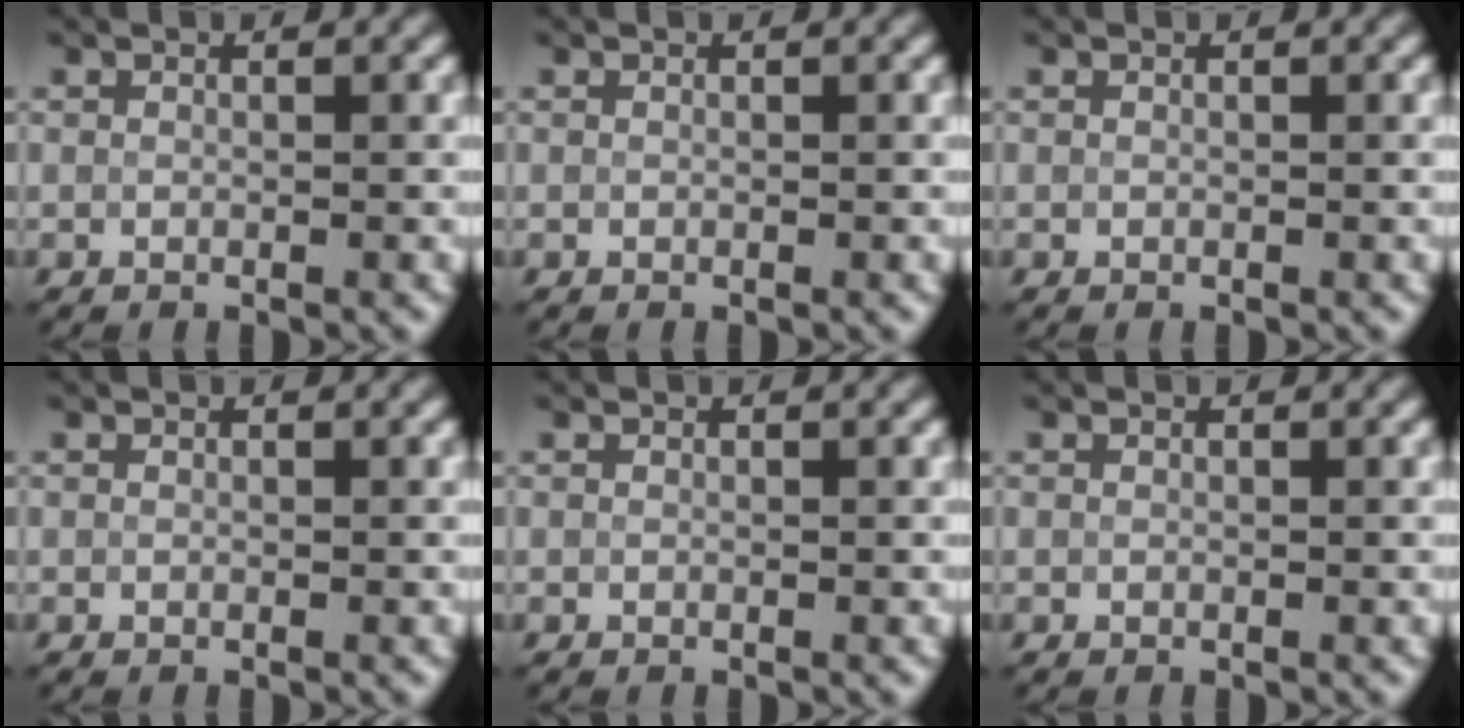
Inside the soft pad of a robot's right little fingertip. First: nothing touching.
{"total": 0.0}
{"total": 0.0}
{"total": 0.0}
{"total": 0.0}
{"total": 0.0}